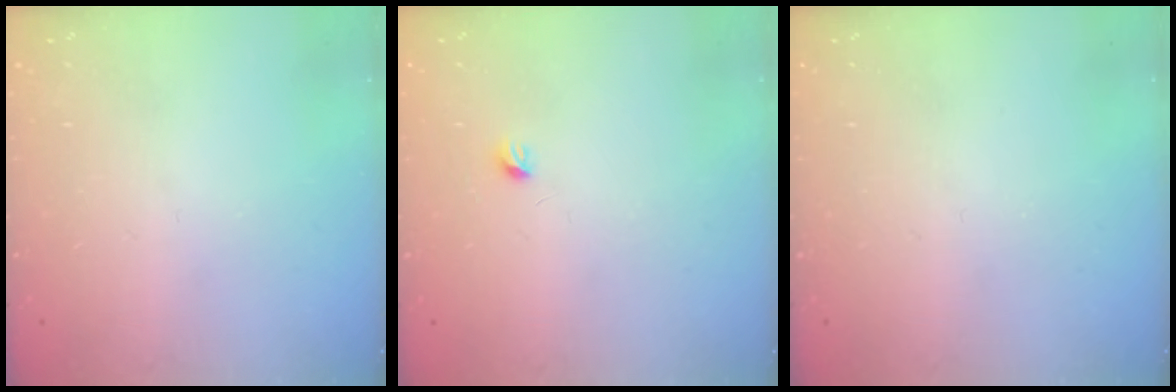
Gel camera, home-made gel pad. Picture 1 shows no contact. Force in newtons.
{"total": 3.2, "press": 3.1, "slide": 0.5}
{"total": 0.0}